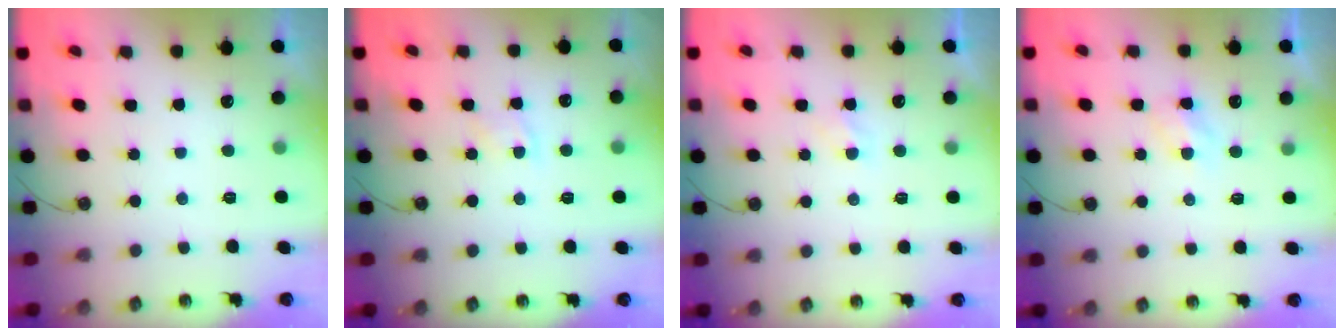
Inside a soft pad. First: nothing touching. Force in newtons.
{"total": 4.5, "press": 4.5, "slide": 0.5}
{"total": 2.1, "press": 2.1, "slide": 0.4}
{"total": 4.0, "press": 4.0, "slide": 0.5}